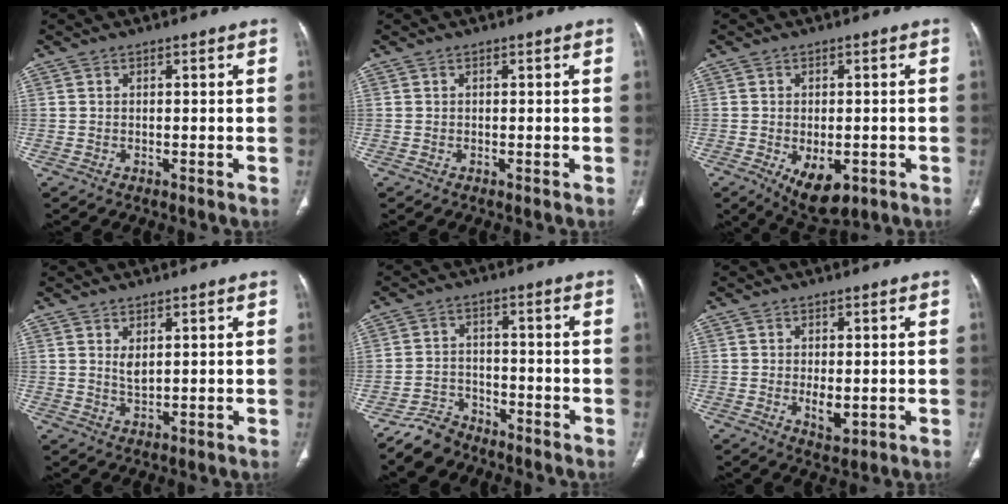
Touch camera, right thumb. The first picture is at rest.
{"total": 0.0}
{"total": 8.0, "force": [-2.8, 4.4, 6.1], "torque": [-0.083, -0.003, -0.028]}
{"total": 2.6, "force": [1.1, 1.1, 2.1], "torque": [-0.037, -0.013, 0.026]}
{"total": 5.8, "force": [-5.0, 2.9, 0.6], "torque": [-0.003, 0.027, -0.096]}
{"total": 3.9, "force": [-0.5, 2.1, 3.2], "torque": [-0.049, -0.009, -0.003]}